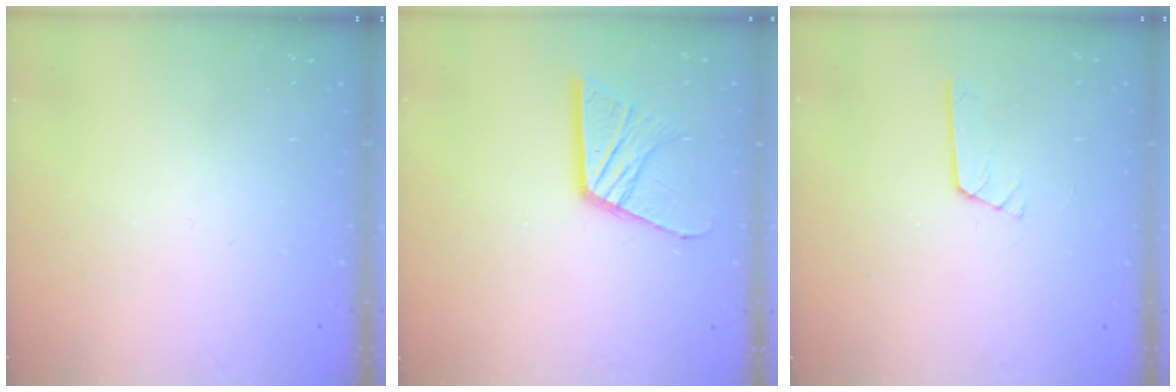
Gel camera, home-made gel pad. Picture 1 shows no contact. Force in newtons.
{"total": 13.3, "press": 13.2, "slide": 1.4}
{"total": 2.4, "press": 2.4, "slide": 0.2}